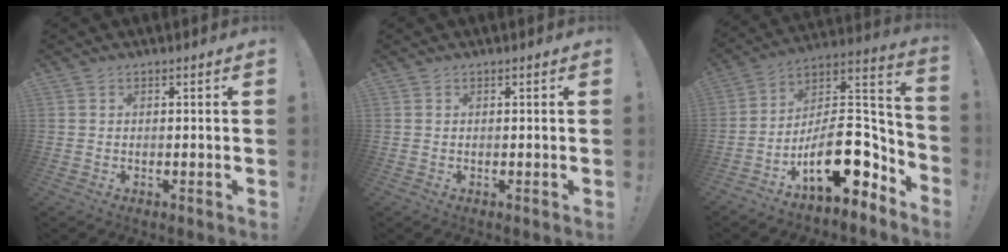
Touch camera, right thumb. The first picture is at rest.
{"total": 0.0}
{"total": 20.6, "force": [-7.2, 10.9, 16.0], "torque": [-0.247, 0.038, -0.107]}